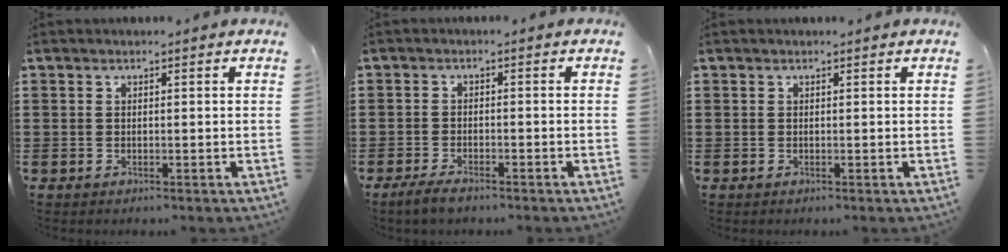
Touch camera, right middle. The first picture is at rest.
{"total": 2.2, "force": [-1.7, 0.6, 1.3], "torque": [-0.038, -0.002, -0.036]}
{"total": 0.0}